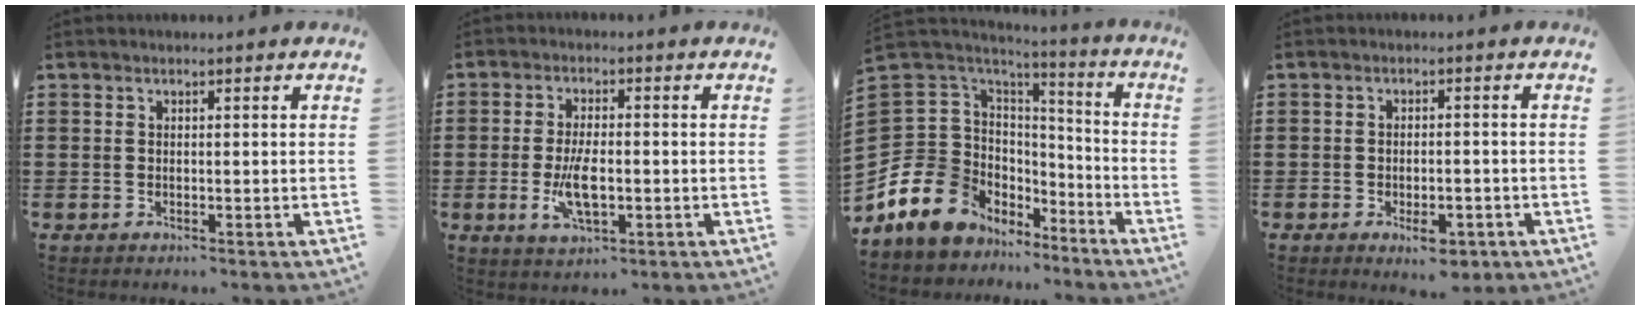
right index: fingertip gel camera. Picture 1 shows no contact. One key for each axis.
{"total": 6.4, "fx": -1.3, "fy": 2.5, "fz": 5.8, "tx": -0.128, "ty": -0.009, "tz": -0.026}
{"total": 12.1, "fx": -7.1, "fy": 9.5, "fz": 2.1, "tx": -0.102, "ty": -0.003, "tz": -0.137}
{"total": 4.0, "fx": -2.4, "fy": 1.7, "fz": 2.8, "tx": -0.045, "ty": 0.006, "tz": -0.042}